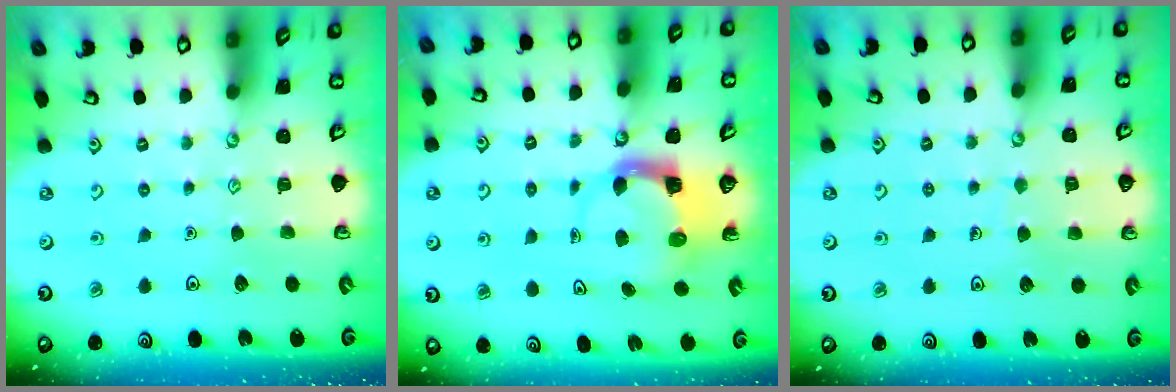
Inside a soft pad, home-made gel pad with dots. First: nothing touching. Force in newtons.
{"total": 3.7, "press": 3.6, "slide": 0.5}
{"total": 5.3, "press": 5.2, "slide": 0.4}